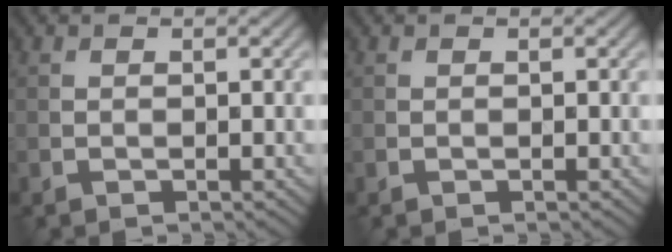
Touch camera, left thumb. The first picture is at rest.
{"total": 0.0}